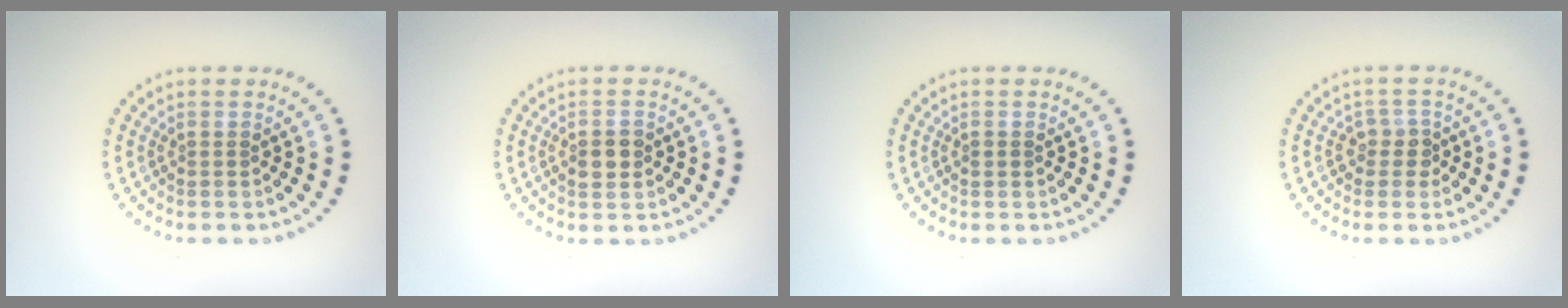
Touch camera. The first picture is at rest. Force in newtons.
{"total": 2.4, "press": 2.4, "slide": 0.0}
{"total": 0.6, "press": 0.6, "slide": 0.2}
{"total": 1.9, "press": 1.6, "slide": 1.1}